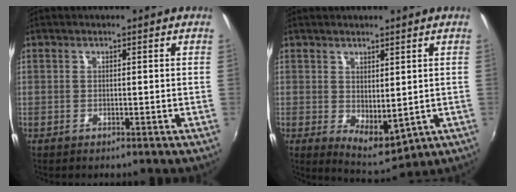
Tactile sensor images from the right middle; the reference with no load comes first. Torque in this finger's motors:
{"motor_torque": [0.22, -1.92, 0.03, 0.04]}